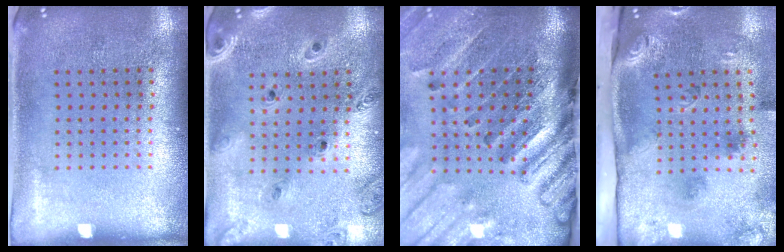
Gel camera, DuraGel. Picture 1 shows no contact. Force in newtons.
{"total": 1.2, "press": 1.2, "slide": 0.2}
{"total": 4.4, "press": 3.2, "slide": 3.0}
{"total": 3.4, "press": 2.1, "slide": 2.7}